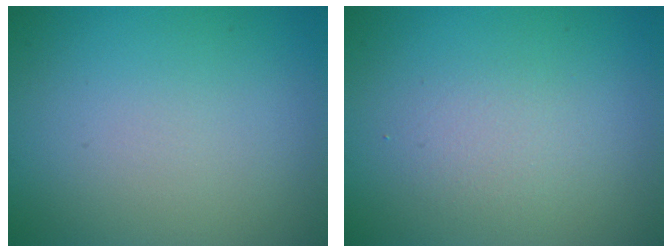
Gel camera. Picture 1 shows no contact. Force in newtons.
{"total": 1.7, "press": 1.7, "slide": 0.2}